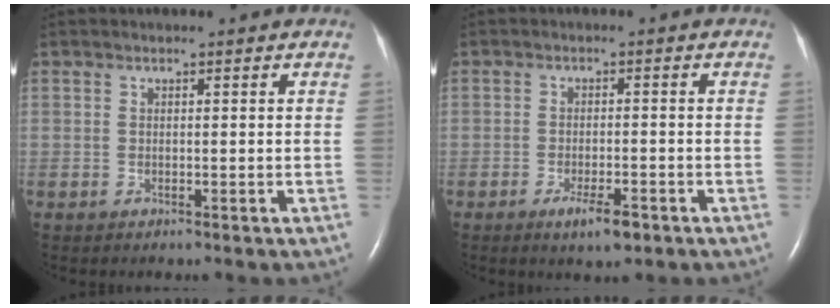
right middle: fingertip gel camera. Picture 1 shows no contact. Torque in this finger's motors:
{"motor_torque": [0.75, -0.63, 0.09, 0.03]}